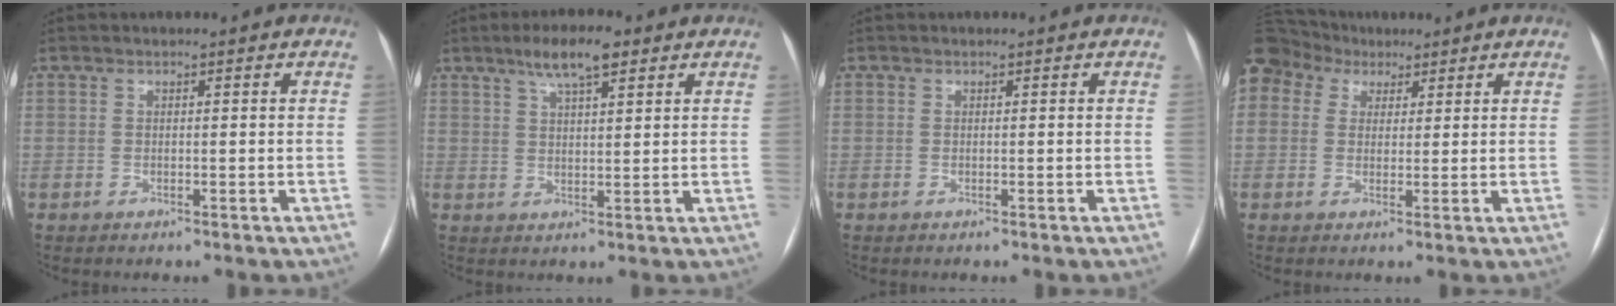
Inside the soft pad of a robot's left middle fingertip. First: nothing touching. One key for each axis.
{"total": 6.5, "fx": 4.2, "fy": 1.4, "fz": 4.8, "tx": -0.089, "ty": 0.012, "tz": 0.071}
{"total": 0.0}
{"total": 12.0, "fx": 6.9, "fy": 8.9, "fz": 4.2, "tx": -0.136, "ty": 0.063, "tz": 0.135}